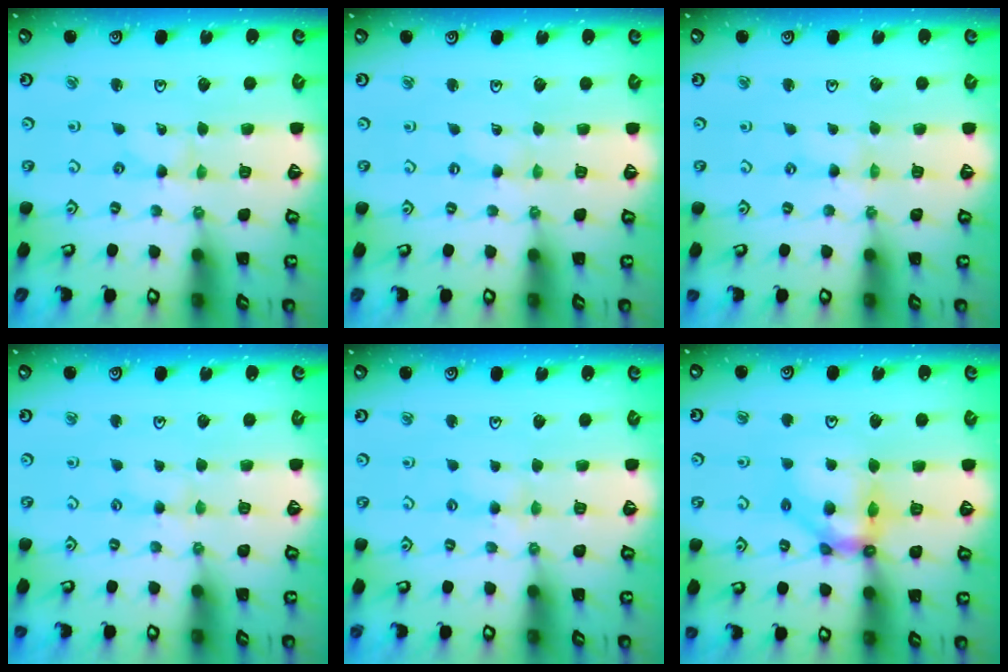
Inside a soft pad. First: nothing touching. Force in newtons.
{"total": 0.0}
{"total": 0.0}
{"total": 3.9, "press": 3.9, "slide": 0.5}
{"total": 2.6, "press": 2.6, "slide": 0.5}
{"total": 10.4, "press": 10.4, "slide": 1.2}